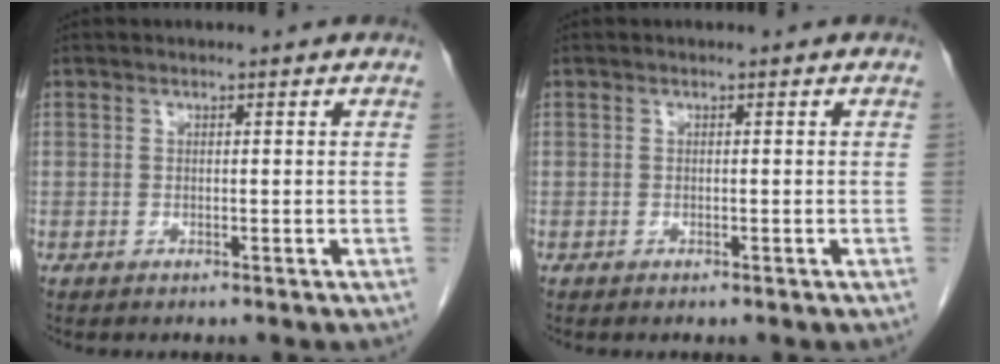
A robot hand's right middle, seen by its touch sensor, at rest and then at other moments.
{"total": 0.0}